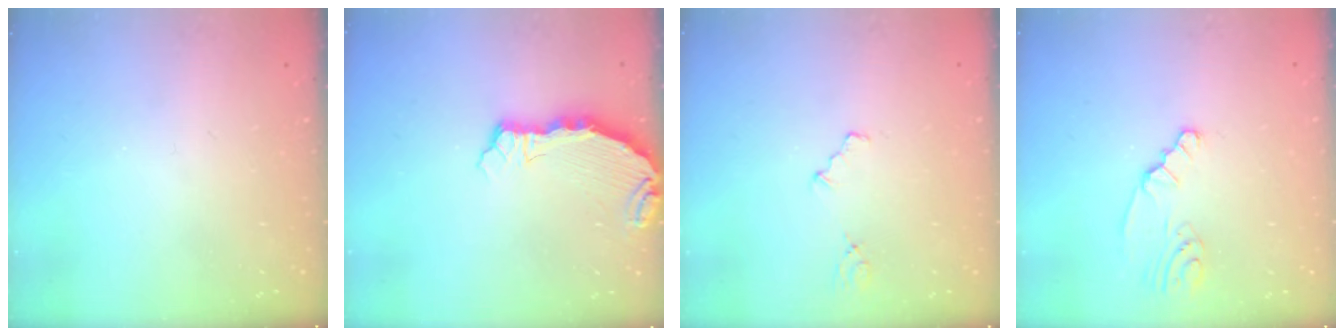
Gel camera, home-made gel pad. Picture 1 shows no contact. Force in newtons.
{"total": 5.7, "press": 5.4, "slide": 2.0}
{"total": 2.9, "press": 2.9, "slide": 0.3}
{"total": 0.9, "press": 0.9, "slide": 0.2}